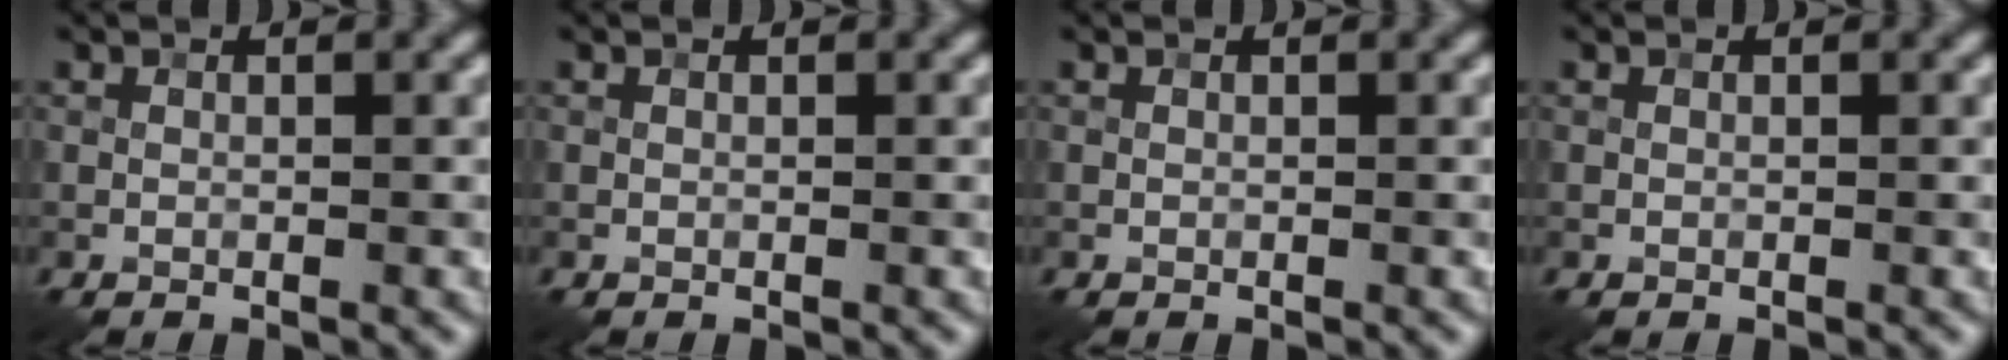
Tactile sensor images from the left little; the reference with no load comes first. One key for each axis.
{"total": 0.0}
{"total": 0.0}
{"total": 0.0}